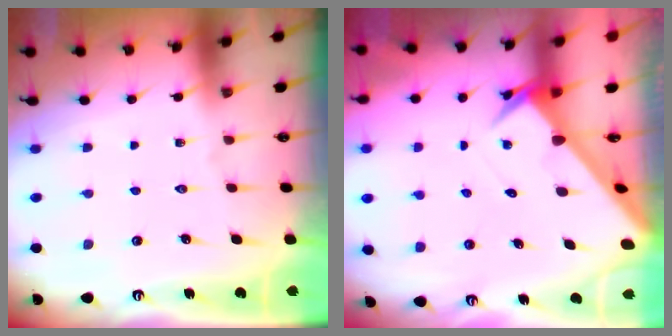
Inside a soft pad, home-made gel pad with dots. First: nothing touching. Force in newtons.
{"total": 2.7, "press": 2.7, "slide": 0.1}